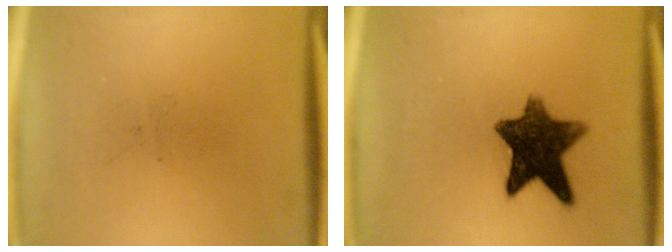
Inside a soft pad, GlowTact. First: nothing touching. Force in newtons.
{"total": 10.9}